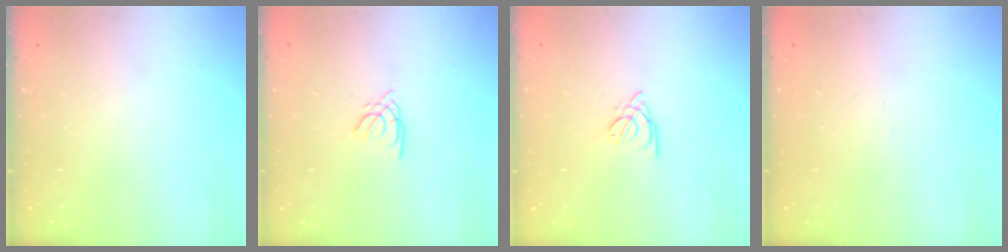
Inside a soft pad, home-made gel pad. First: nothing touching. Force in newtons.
{"total": 1.7, "press": 1.7, "slide": 0.4}
{"total": 2.7, "press": 2.6, "slide": 0.5}
{"total": 0.0}